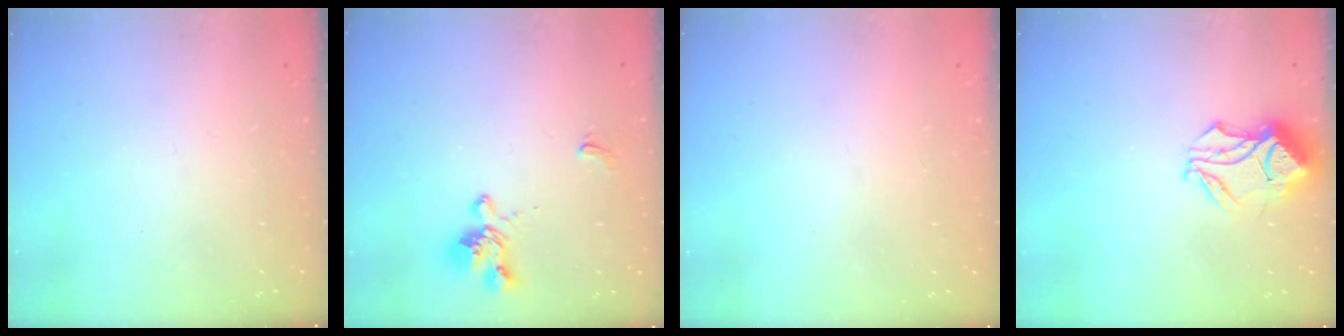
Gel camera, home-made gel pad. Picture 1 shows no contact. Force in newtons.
{"total": 1.2, "press": 0.4, "slide": 1.1}
{"total": 6.7, "press": 6.7, "slide": 0.4}
{"total": 13.9, "press": 13.9, "slide": 0.3}